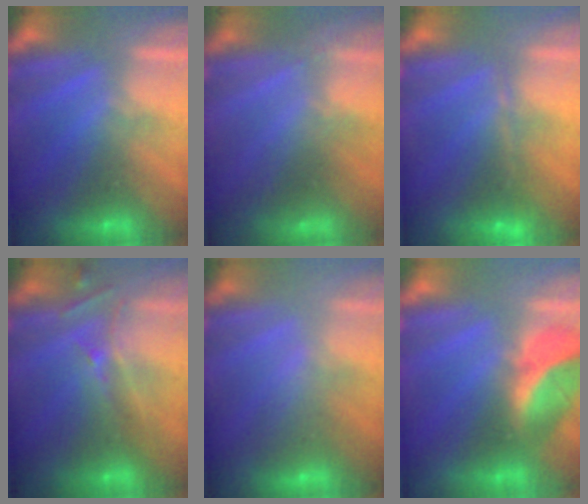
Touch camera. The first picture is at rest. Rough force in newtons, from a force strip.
{"total": 2.1}
{"total": 1.7}
{"total": 2.6}
{"total": 2.3}
{"total": 2.6}